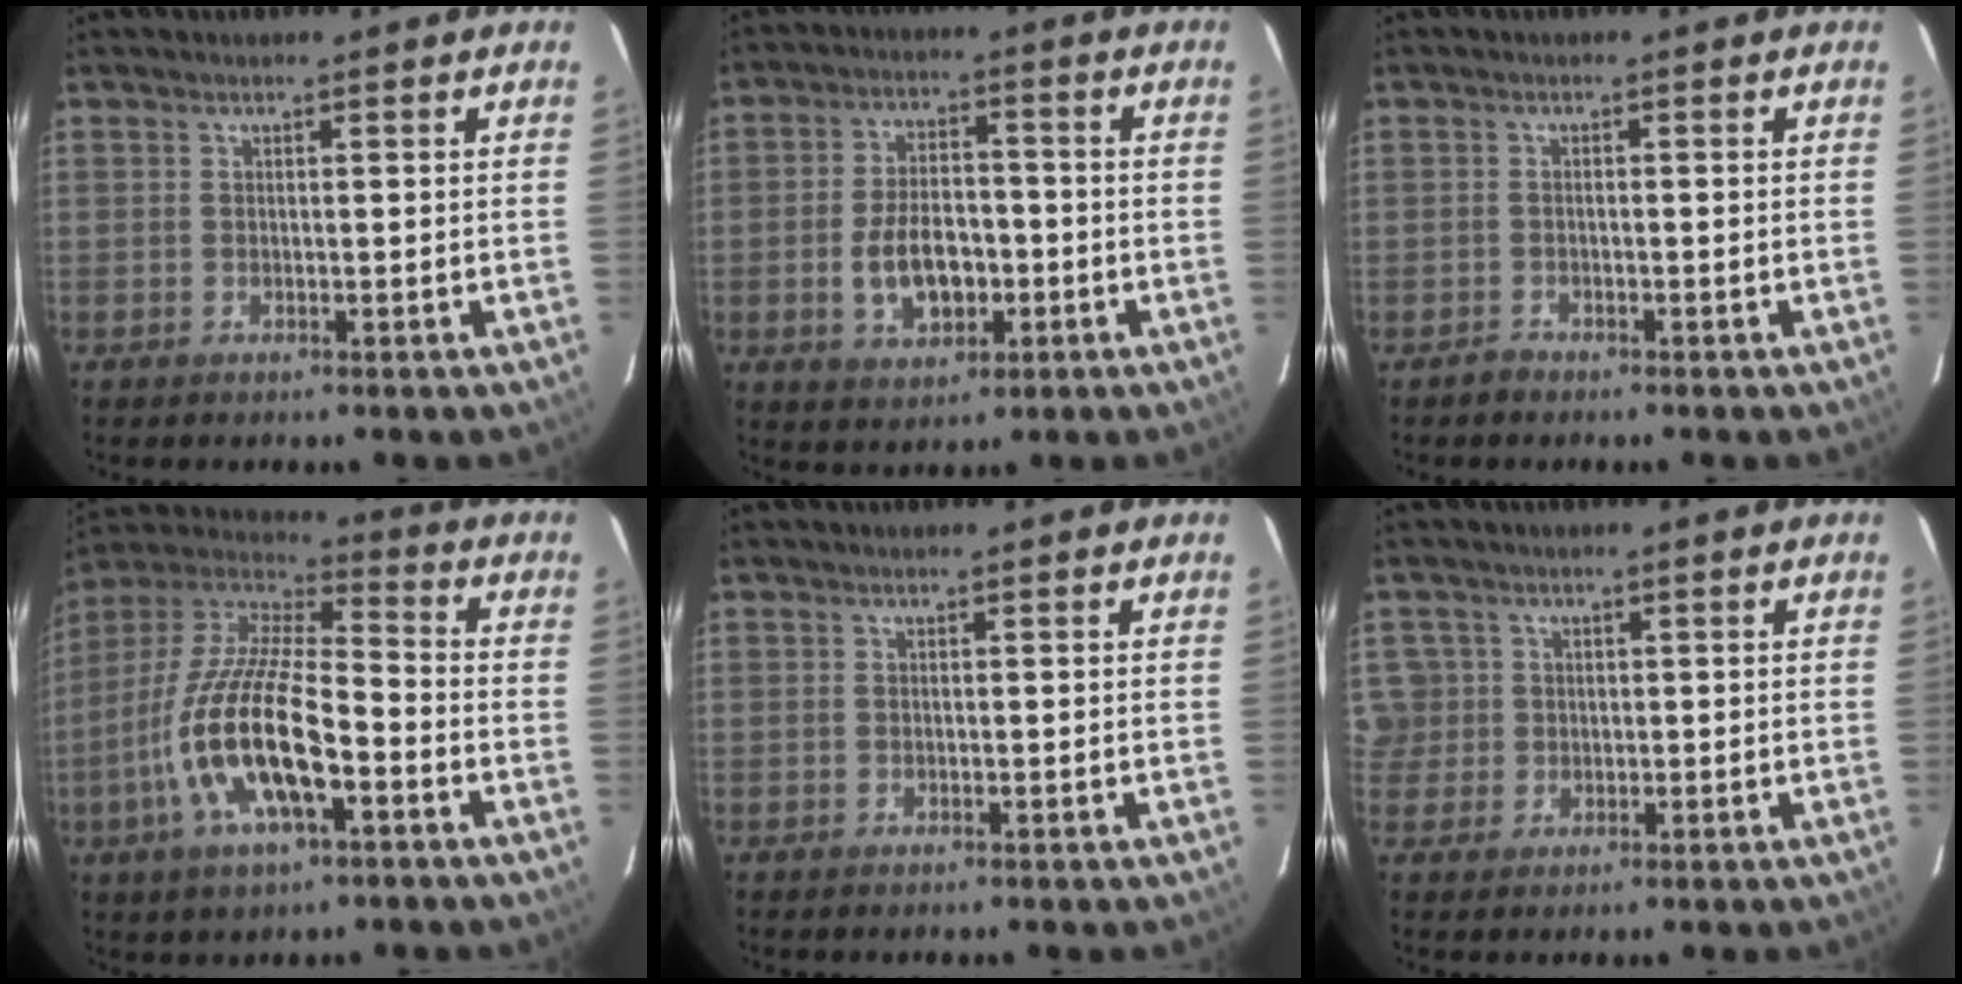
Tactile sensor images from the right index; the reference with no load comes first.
{"total": 9.8, "force": [-2.6, 5.8, 7.4], "torque": [-0.150, 0.010, -0.035]}
{"total": 1.2, "force": [-1.1, 0.6, -0.1], "torque": [0.000, 0.005, -0.020]}
{"total": 18.9, "force": [-6.7, 6.2, 16.5], "torque": [-0.339, -0.016, -0.132]}
{"total": 0.0}
{"total": 4.4, "force": [0.5, 4.4, 0.3], "torque": [0.011, 0.019, 0.013]}